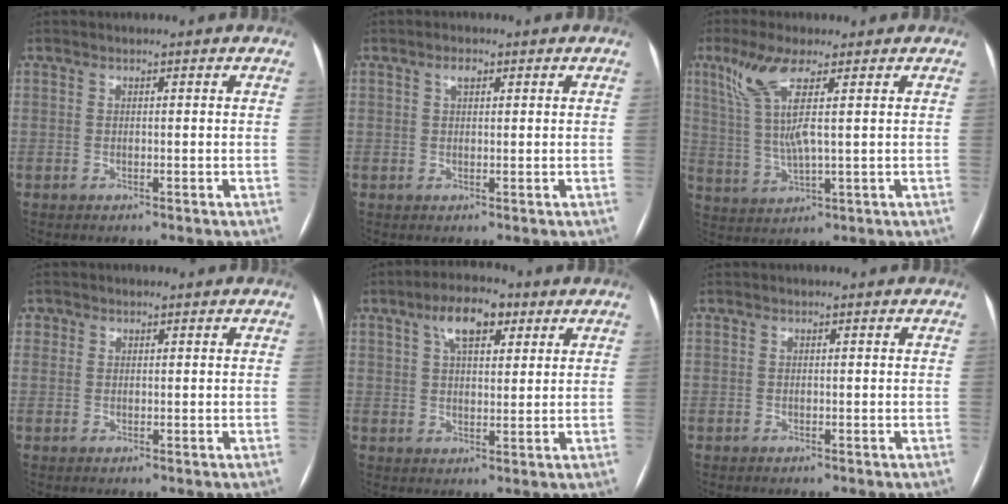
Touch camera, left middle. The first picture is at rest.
{"total": 1.5, "force": [0.7, 0.8, 1.1], "torque": [-0.022, 0.007, 0.013]}
{"total": 7.9, "force": [3.3, 0.6, 7.2], "torque": [-0.166, 0.003, 0.070]}
{"total": 0.0}
{"total": 7.4, "force": [3.8, 3.2, 5.5], "torque": [-0.099, 0.021, 0.063]}
{"total": 0.0}